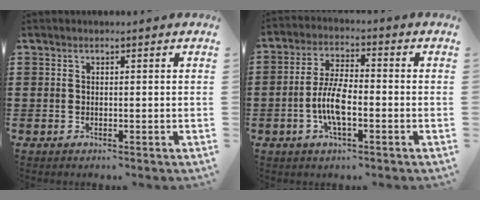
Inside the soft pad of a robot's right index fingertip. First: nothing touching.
{"total": 7.2, "force": [-1.9, 2.5, 6.5], "torque": [-0.146, -0.006, -0.042]}